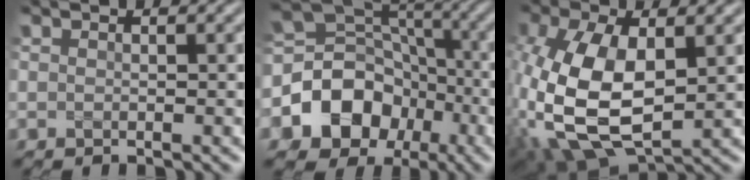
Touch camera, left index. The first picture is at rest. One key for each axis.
{"total": 9.5, "fx": -3.1, "fy": 7.8, "fz": 4.3, "tx": -0.075, "ty": 0.013, "tz": -0.076}
{"total": 12.2, "fx": -0.5, "fy": 6.7, "fz": 10.2, "tx": -0.249, "ty": -0.008, "tz": -0.007}